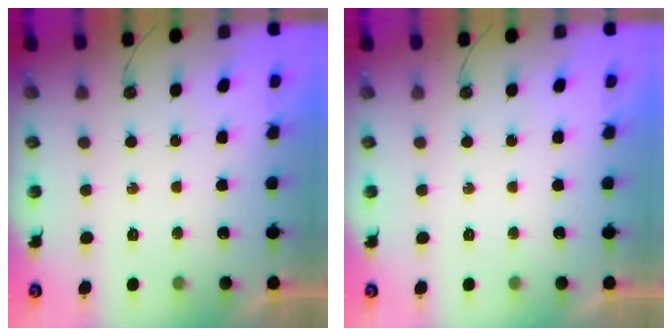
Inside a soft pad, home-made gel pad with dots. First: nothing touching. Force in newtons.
{"total": 0.0}